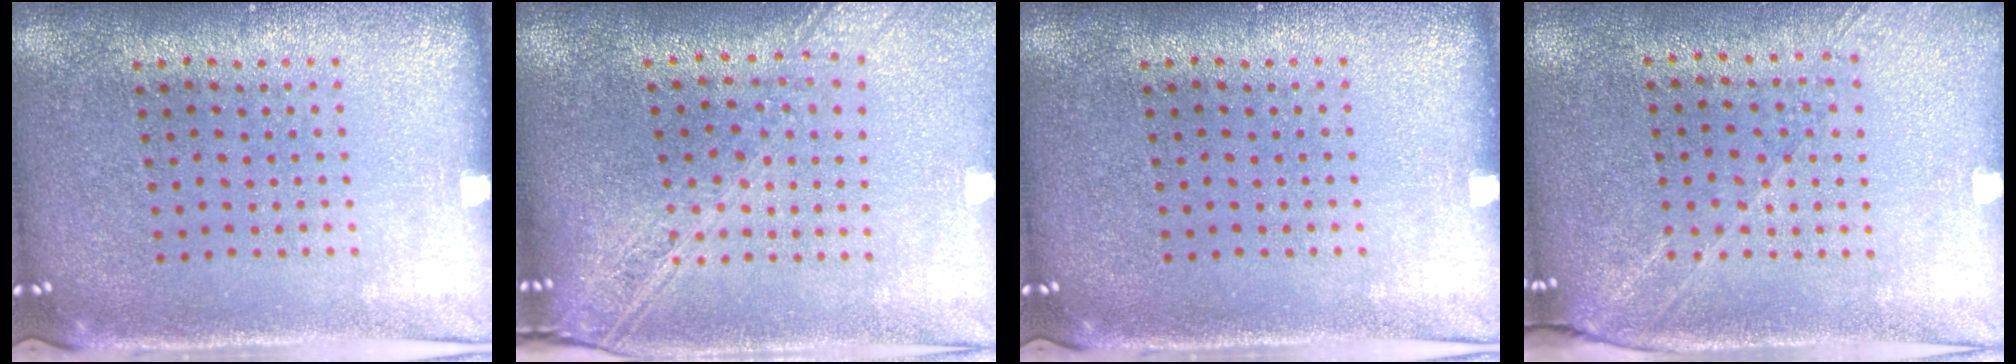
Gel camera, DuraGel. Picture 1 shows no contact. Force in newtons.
{"total": 2.2, "press": 1.9, "slide": 1.2}
{"total": 0.0}
{"total": 1.3, "press": 1.2, "slide": 0.5}